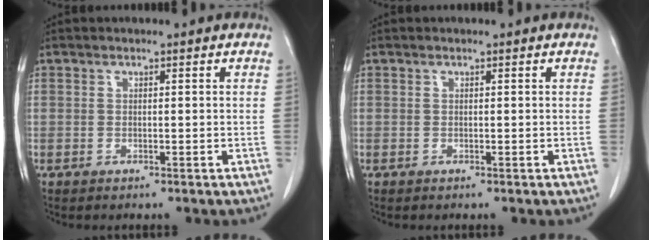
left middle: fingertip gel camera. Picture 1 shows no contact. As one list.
[{"total": 0.0}]